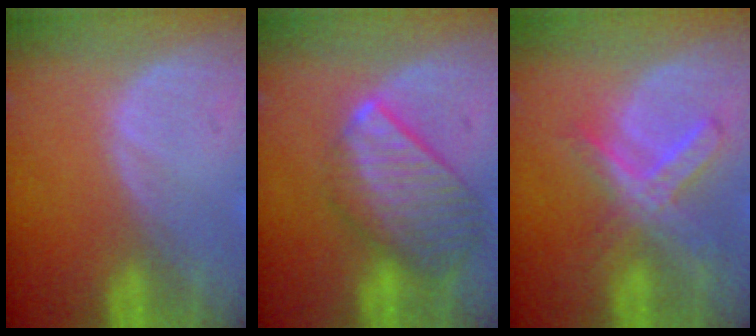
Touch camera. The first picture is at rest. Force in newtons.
{"total": 9.7, "press": 8.5, "slide": 4.7}
{"total": 7.3, "press": 6.3, "slide": 3.7}